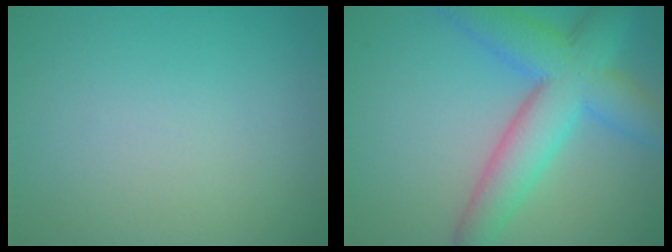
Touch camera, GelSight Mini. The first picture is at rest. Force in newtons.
{"total": 8.0, "press": 8.0, "slide": 0.2}